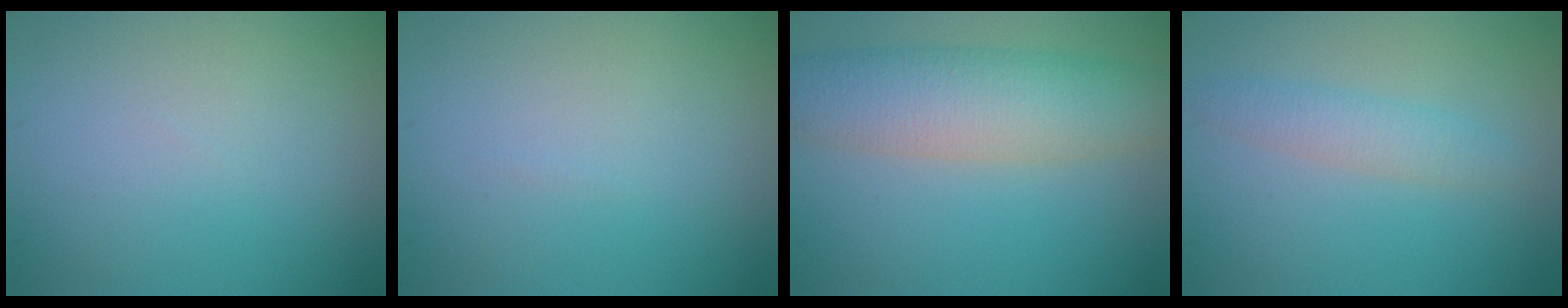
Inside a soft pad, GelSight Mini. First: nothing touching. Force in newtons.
{"total": 0.0}
{"total": 6.9, "press": 6.9, "slide": 0.4}
{"total": 2.1, "press": 2.1, "slide": 0.1}